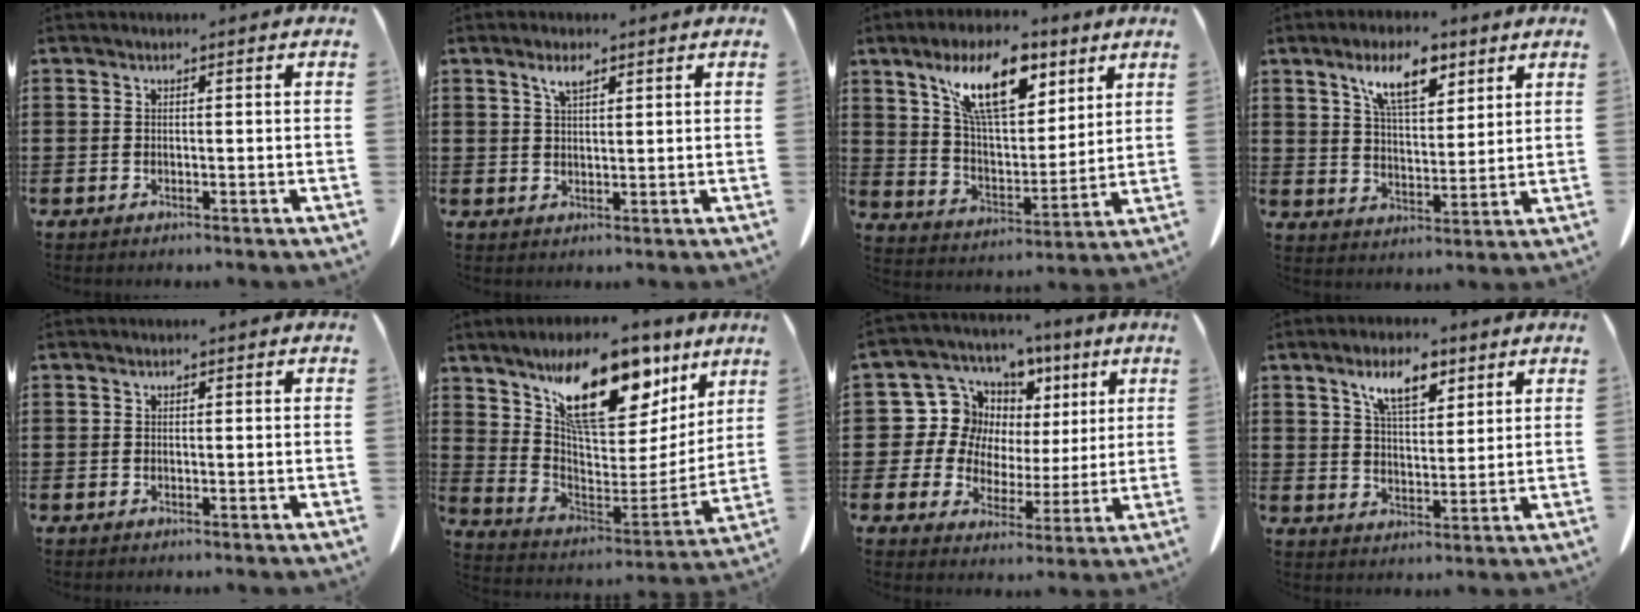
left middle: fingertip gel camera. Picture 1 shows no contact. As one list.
[{"total": 2.9, "force": [1.9, 0.9, 2.0], "torque": [-0.037, -0.001, 0.033]}, {"total": 13.2, "force": [7.7, 5.6, 9.2], "torque": [-0.180, -0.008, 0.139]}, {"total": 8.9, "force": [5.8, 3.4, 5.8], "torque": [-0.114, -0.007, 0.102]}, {"total": 0.0}, {"total": 15.7, "force": [10.3, 6.6, 9.9], "torque": [-0.187, -0.045, 0.180]}, {"total": 11.0, "force": [3.2, 10.0, 3.1], "torque": [-0.116, -0.012, 0.066]}, {"total": 7.1, "force": [4.7, 2.9, 4.5], "torque": [-0.085, -0.003, 0.082]}]